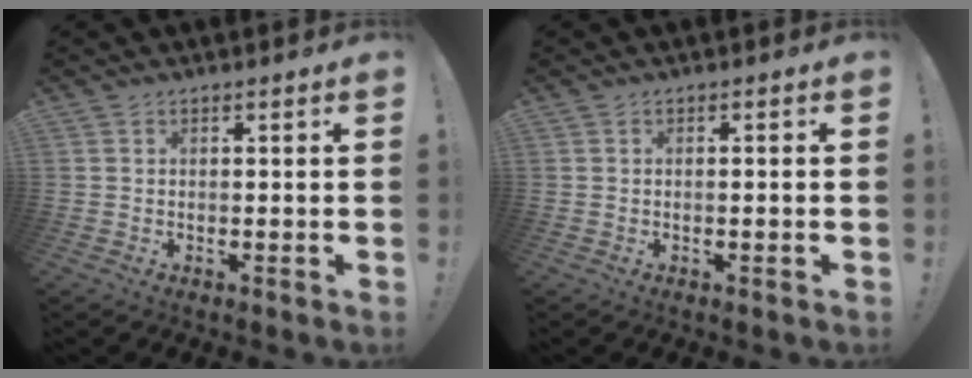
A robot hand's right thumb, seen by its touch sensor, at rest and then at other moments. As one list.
[{"total": 0.9, "force": [-0.5, -0.3, 0.7], "torque": [-0.012, -0.001, -0.008]}]